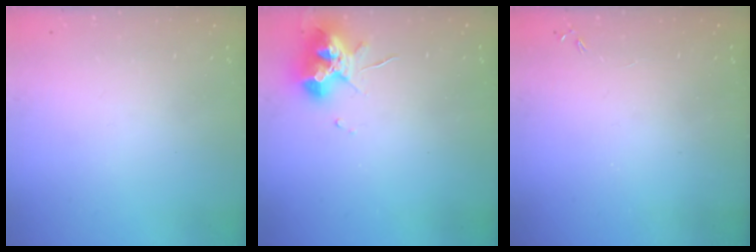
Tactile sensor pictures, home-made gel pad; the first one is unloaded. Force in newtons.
{"total": 10.6, "press": 10.5, "slide": 1.4}
{"total": 0.0}